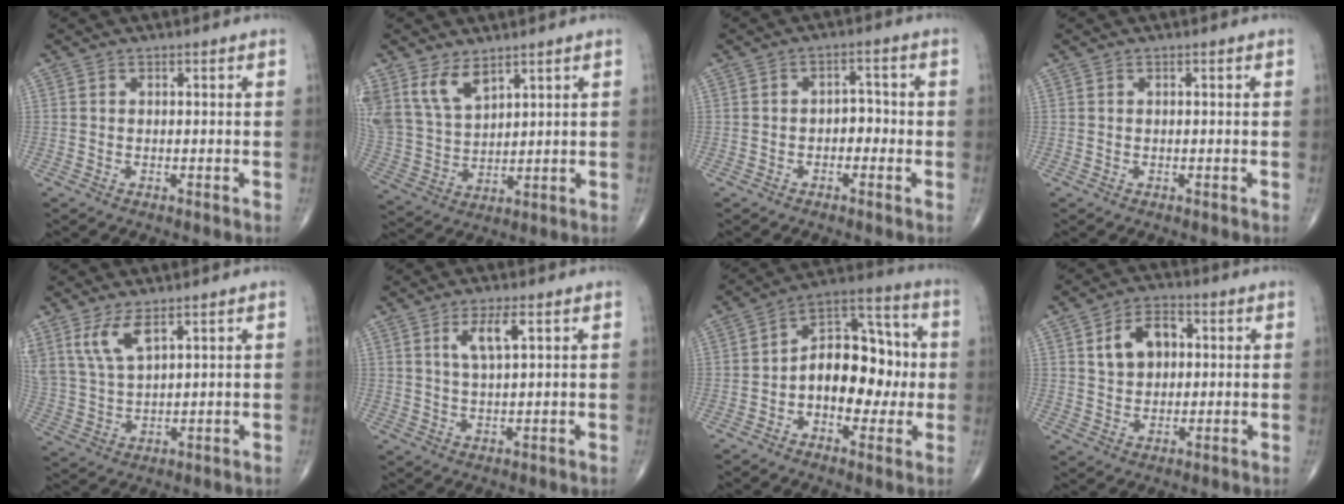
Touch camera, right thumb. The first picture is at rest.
{"total": 9.7, "force": [6.2, 5.1, 5.4], "torque": [-0.096, -0.024, 0.141]}
{"total": 3.3, "force": [-1.0, 2.3, 2.1], "torque": [-0.010, 0.016, -0.025]}
{"total": 0.0}
{"total": 7.2, "force": [4.4, 2.5, 5.2], "torque": [-0.110, -0.018, 0.099]}
{"total": 4.9, "force": [2.0, 1.3, 4.3], "torque": [-0.084, -0.007, 0.042]}
{"total": 15.5, "force": [-1.3, 9.7, 12.1], "torque": [-0.142, 0.041, -0.028]}
{"total": 8.6, "force": [2.1, 6.0, 5.8], "torque": [-0.075, 0.004, 0.033]}